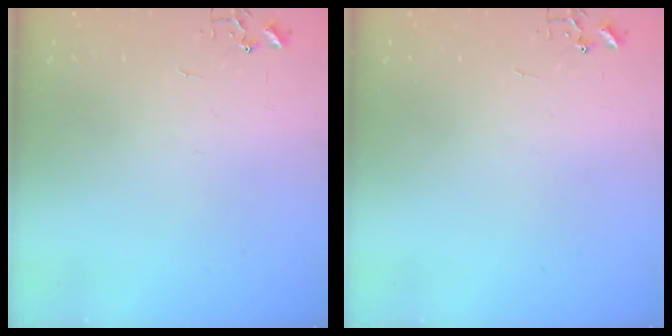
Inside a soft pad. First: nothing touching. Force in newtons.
{"total": 0.0}